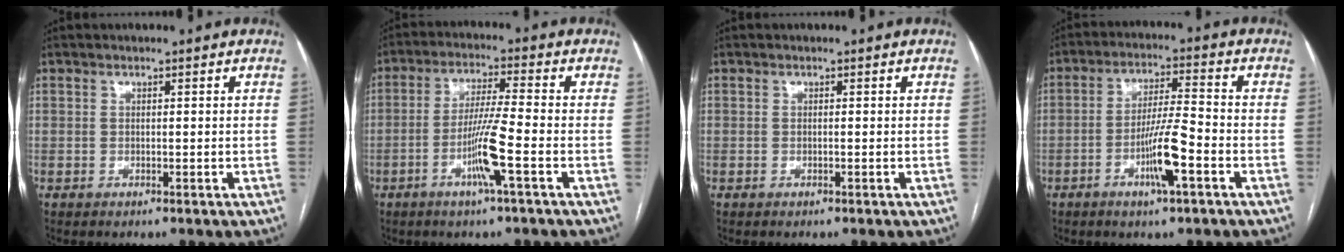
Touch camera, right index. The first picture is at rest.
{"total": 7.9, "force": [-3.0, -0.8, 7.3], "torque": [-0.143, -0.005, -0.058]}
{"total": 0.0}
{"total": 8.3, "force": [-3.4, 0.4, 7.6], "torque": [-0.144, -0.001, -0.058]}